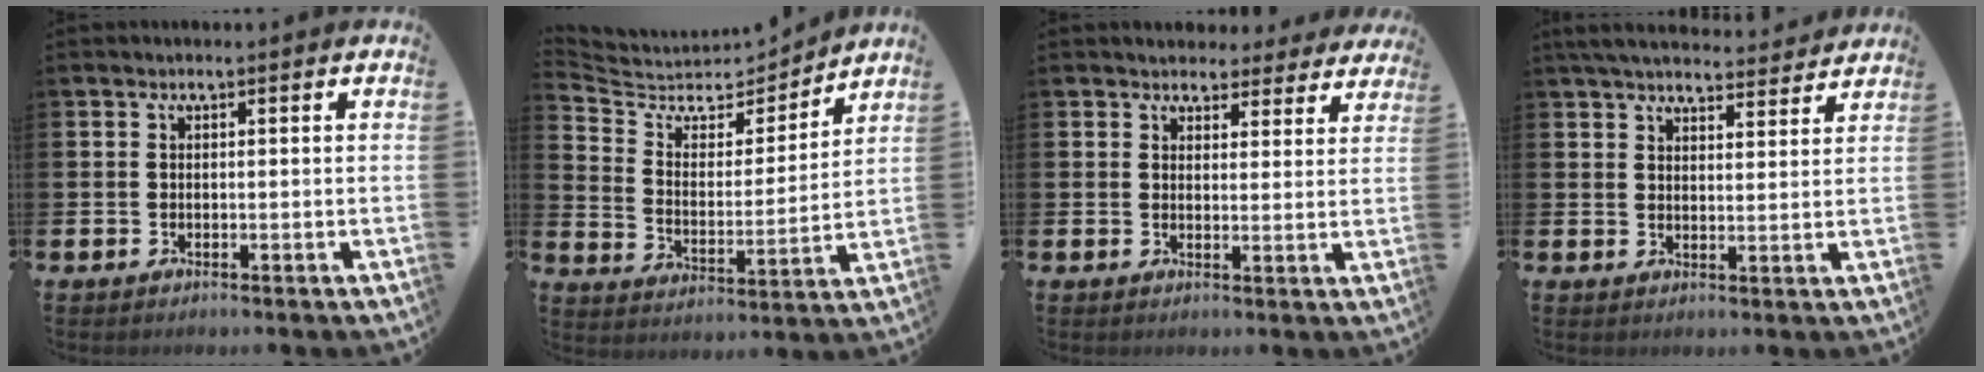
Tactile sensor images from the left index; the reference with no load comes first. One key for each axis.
{"total": 6.0, "fx": 5.3, "fy": 2.5, "fz": 1.3, "tx": -0.060, "ty": -0.047, "tz": 0.086}
{"total": 4.0, "fx": 3.7, "fy": 1.4, "fz": 0.0, "tx": 0.000, "ty": -0.022, "tz": 0.064}
{"total": 5.4, "fx": 5.3, "fy": 0.9, "fz": 1.0, "tx": -0.029, "ty": -0.030, "tz": 0.094}